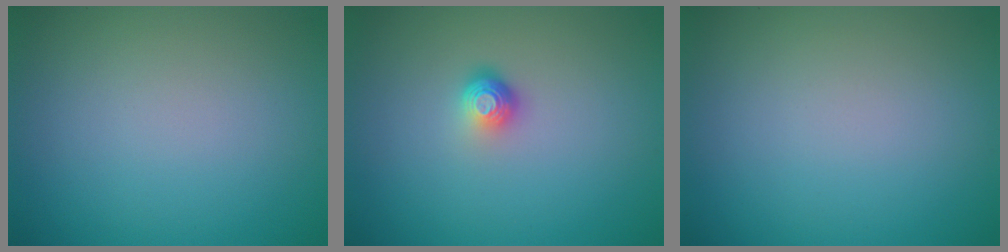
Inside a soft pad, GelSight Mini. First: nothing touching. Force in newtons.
{"total": 1.8, "press": 1.2, "slide": 1.3}
{"total": 0.0}